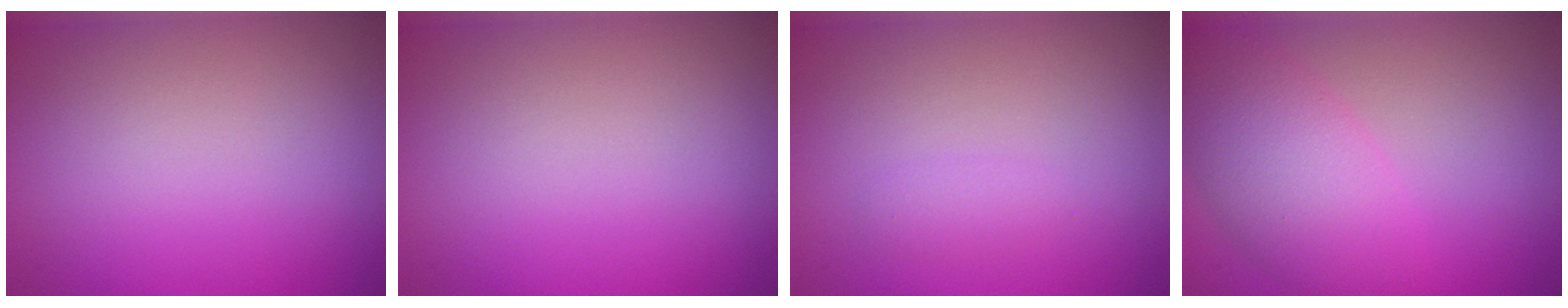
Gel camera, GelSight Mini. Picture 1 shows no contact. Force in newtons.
{"total": 0.0}
{"total": 1.0, "press": 1.0, "slide": 0.1}
{"total": 5.5, "press": 5.5, "slide": 0.1}